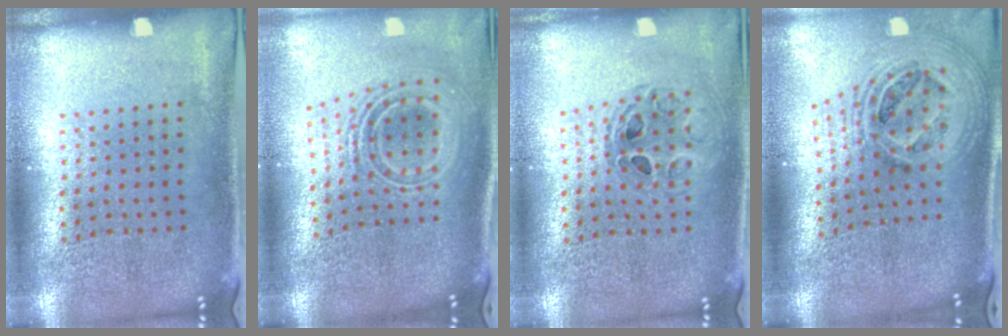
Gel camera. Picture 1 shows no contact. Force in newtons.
{"total": 2.5, "press": 1.8, "slide": 1.8}
{"total": 0.8, "press": 0.8, "slide": 0.1}
{"total": 2.3, "press": 1.7, "slide": 1.5}